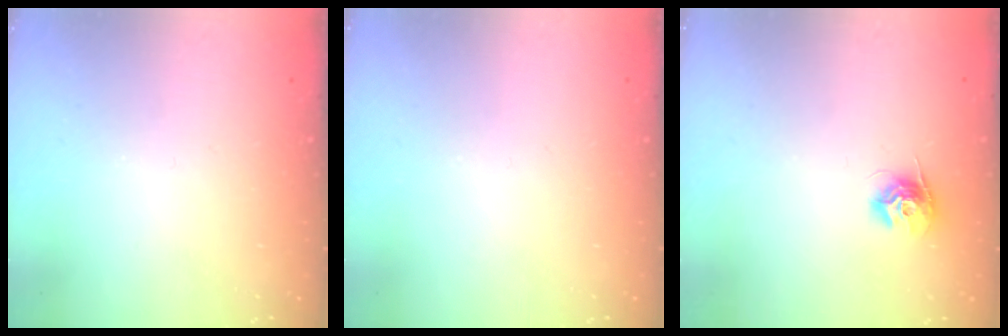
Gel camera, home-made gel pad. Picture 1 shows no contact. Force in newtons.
{"total": 0.0}
{"total": 9.6, "press": 9.6, "slide": 0.4}